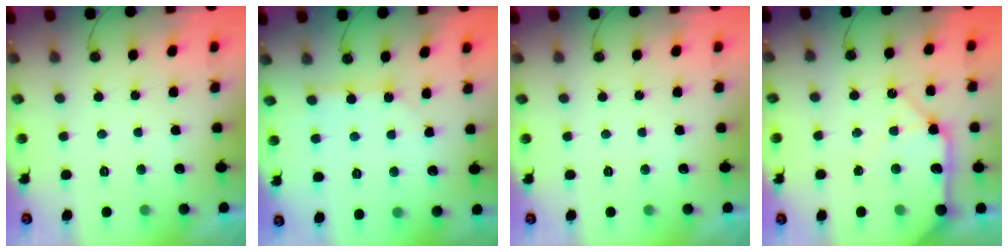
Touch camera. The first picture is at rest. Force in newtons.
{"total": 3.2, "press": 3.2, "slide": 0.2}
{"total": 0.0}
{"total": 13.2, "press": 13.0, "slide": 1.9}